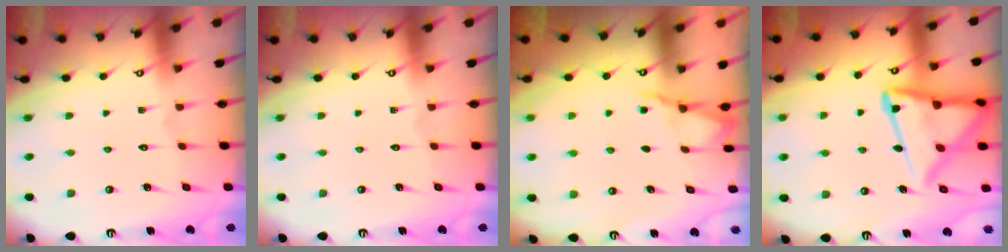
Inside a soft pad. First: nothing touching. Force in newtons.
{"total": 0.0}
{"total": 2.8, "press": 2.8, "slide": 0.5}
{"total": 18.2, "press": 18.1, "slide": 1.8}